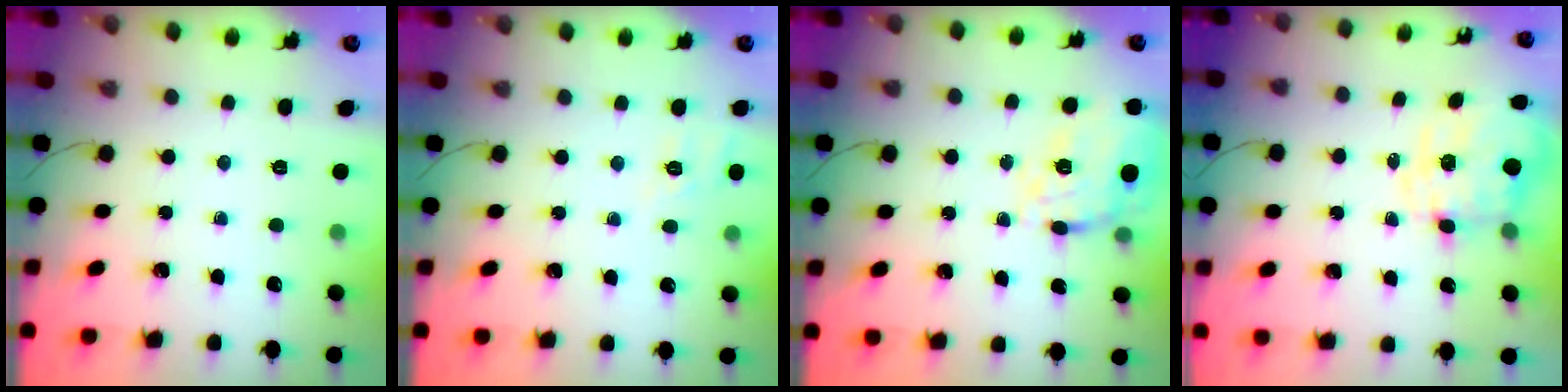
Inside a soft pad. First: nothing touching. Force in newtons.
{"total": 3.0, "press": 2.4, "slide": 1.7}
{"total": 14.1, "press": 14.1, "slide": 0.9}
{"total": 3.7, "press": 3.2, "slide": 1.9}